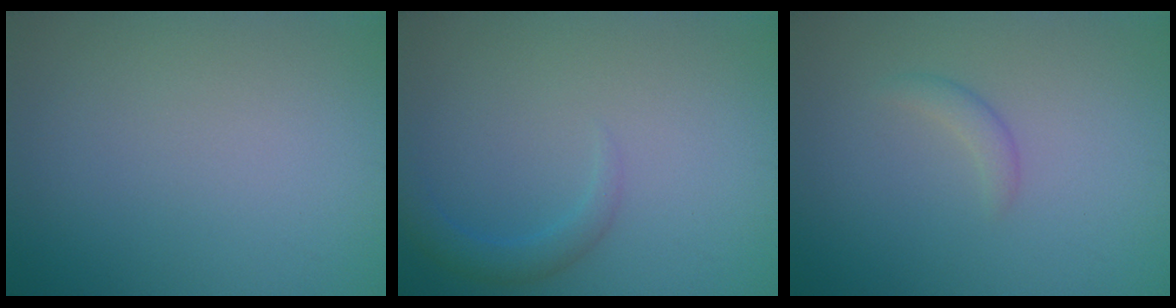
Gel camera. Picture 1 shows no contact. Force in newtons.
{"total": 1.8, "press": 1.8, "slide": 0.2}
{"total": 1.1, "press": 1.1, "slide": 0.0}